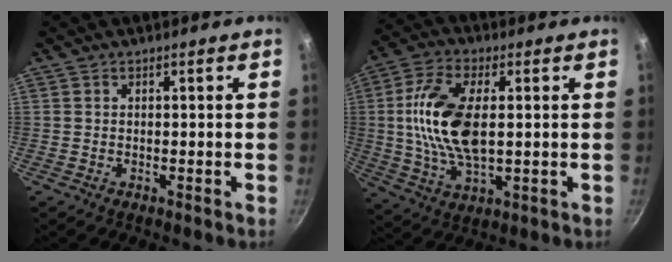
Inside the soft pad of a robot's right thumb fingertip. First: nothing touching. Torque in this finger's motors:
{"motor_torque": [1.87, 2.33, 1.84, -0.43, 0.46]}